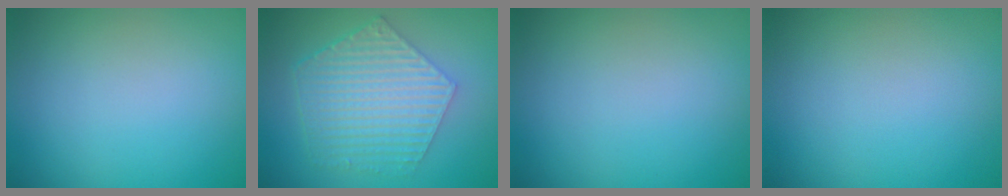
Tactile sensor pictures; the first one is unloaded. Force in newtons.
{"total": 6.2, "press": 4.5, "slide": 4.3}
{"total": 0.0}
{"total": 0.0}